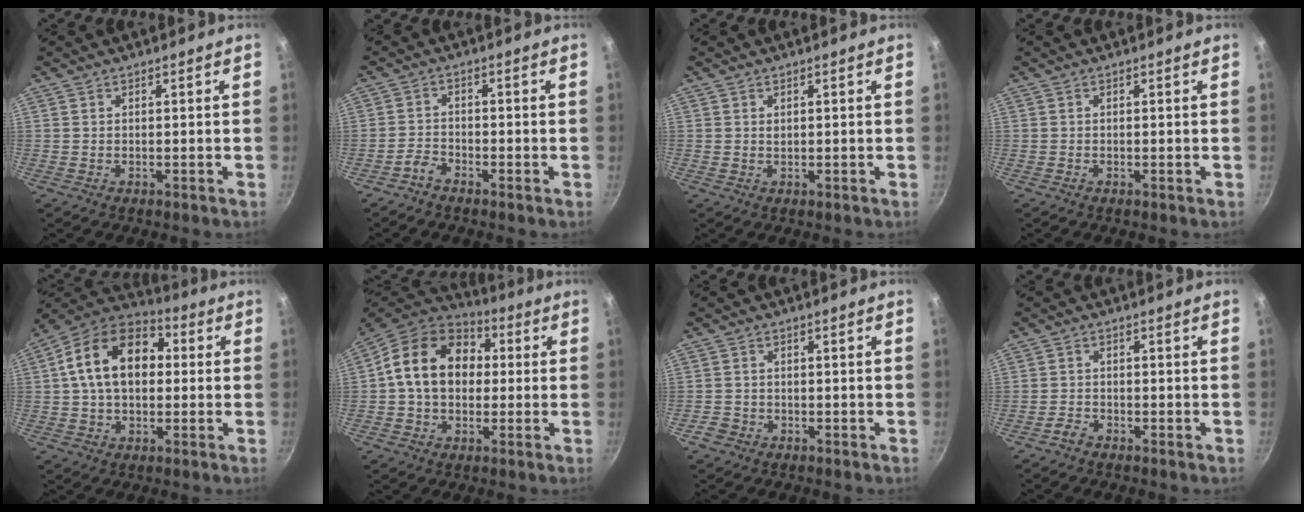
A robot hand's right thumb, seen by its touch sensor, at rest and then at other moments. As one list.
[{"total": 2.4, "force": [-2.1, 0.8, 0.8], "torque": [-0.018, 0.019, -0.047]}, {"total": 0.8, "force": [0.3, 0.6, 0.4], "torque": [-0.005, 0.000, 0.006]}, {"total": 0.0}, {"total": 16.9, "force": [2.2, 11.5, 12.2], "torque": [-0.176, 0.034, 0.016]}, {"total": 17.5, "force": [2.2, 13.3, 11.1], "torque": [-0.162, 0.035, 0.022]}, {"total": 2.3, "force": [-1.4, 1.8, 0.6], "torque": [-0.007, 0.016, -0.023]}, {"total": 1.7, "force": [-1.5, 0.5, 0.6], "torque": [-0.015, 0.011, -0.032]}]